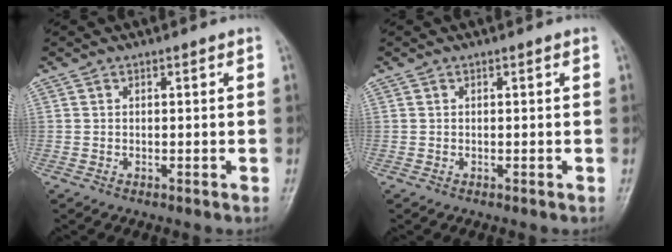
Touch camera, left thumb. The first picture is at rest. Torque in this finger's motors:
{"motor_torque": [0.00, 0.00, -0.06, -0.06, 0.00]}